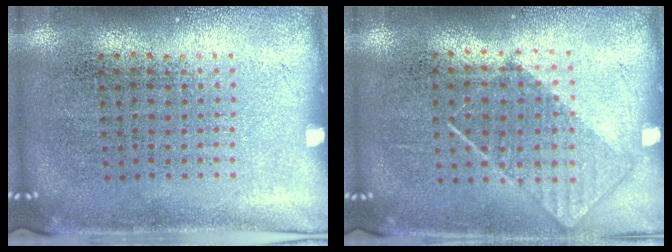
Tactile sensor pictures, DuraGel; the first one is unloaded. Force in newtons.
{"total": 0.8, "press": 0.7, "slide": 0.5}